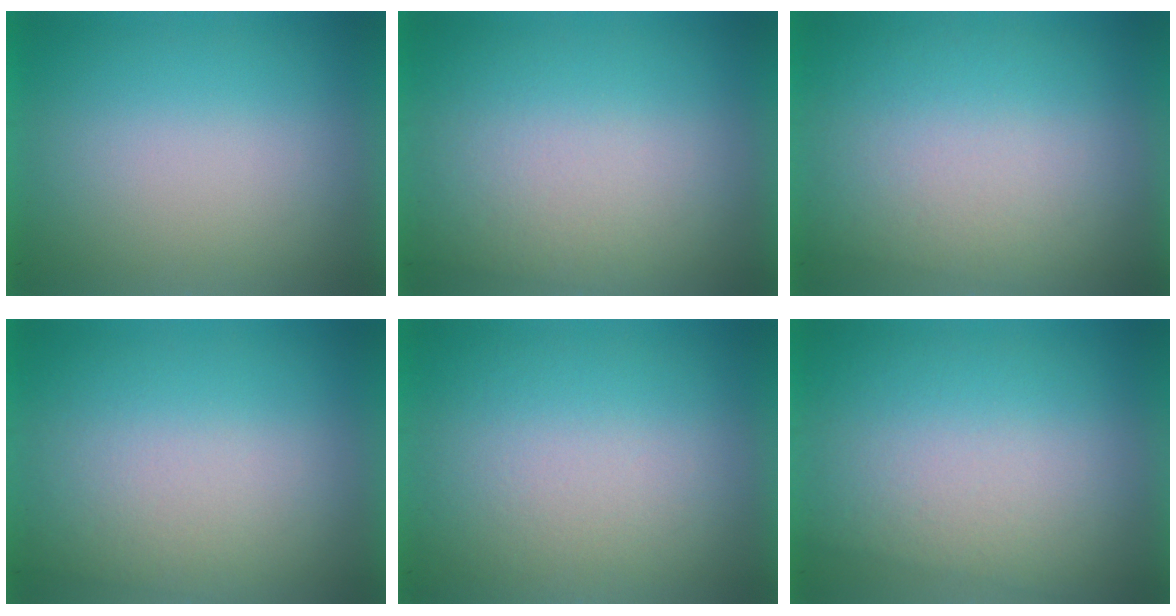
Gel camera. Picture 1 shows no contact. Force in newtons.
{"total": 2.1}
{"total": 2.6}
{"total": 2.1}
{"total": 4.0}
{"total": 3.0}